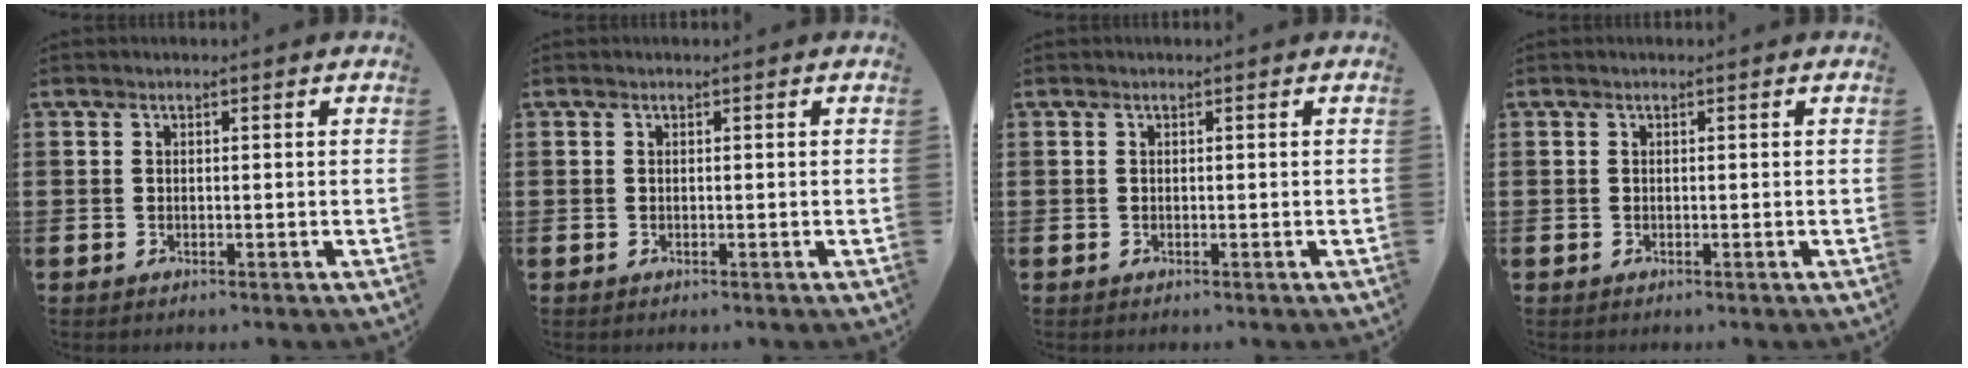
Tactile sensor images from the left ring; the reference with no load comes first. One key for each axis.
{"total": 0.0}
{"total": 0.0}
{"total": 0.0}